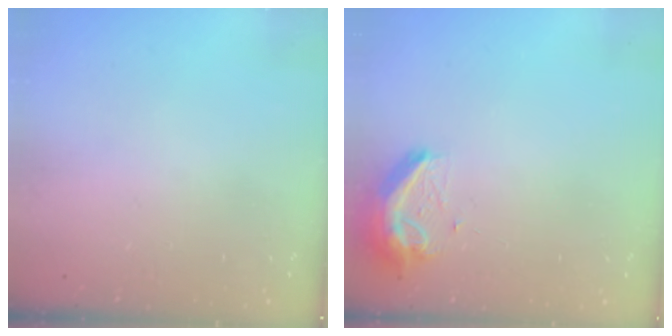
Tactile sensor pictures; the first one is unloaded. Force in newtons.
{"total": 10.1, "press": 10.1, "slide": 0.9}